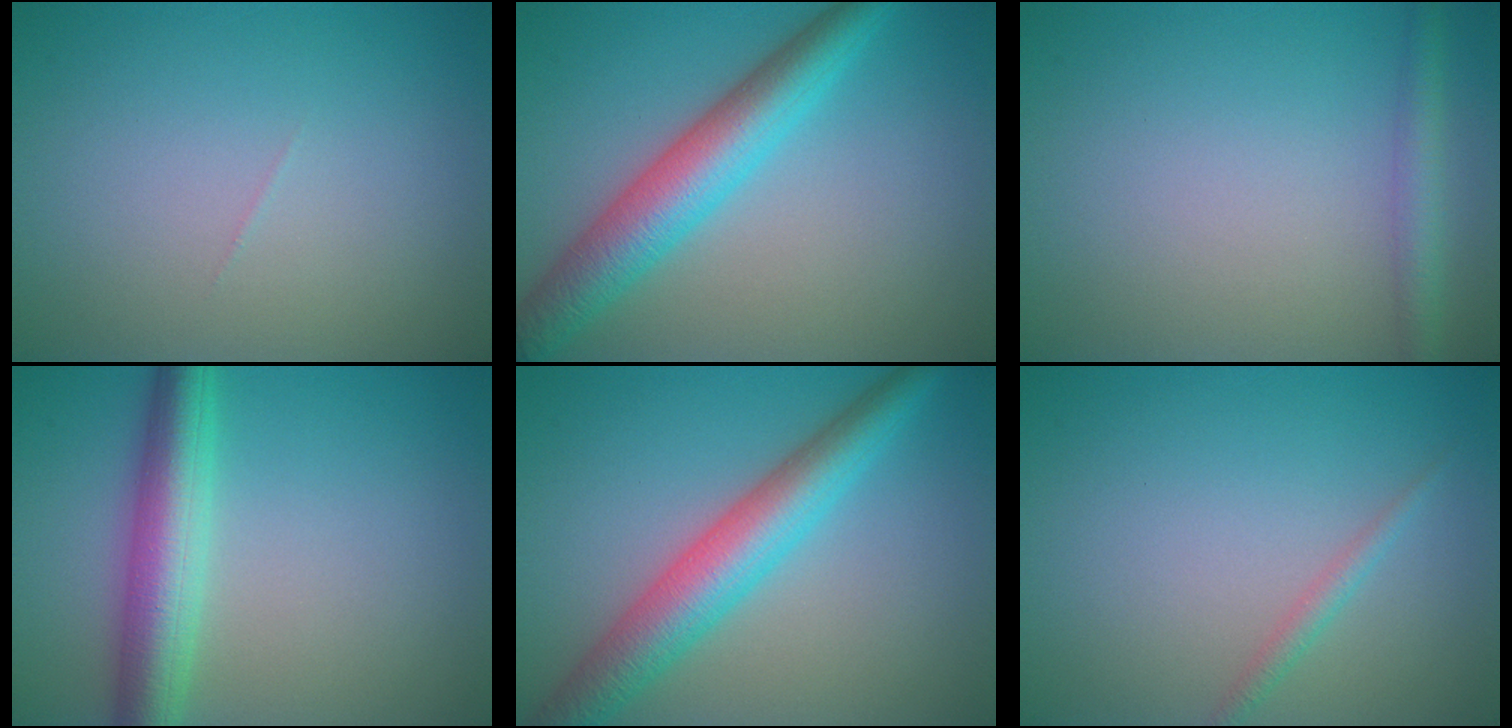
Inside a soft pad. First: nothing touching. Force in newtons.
{"total": 6.3, "press": 6.3, "slide": 0.2}
{"total": 2.3, "press": 2.3, "slide": 0.0}
{"total": 5.8, "press": 5.8, "slide": 0.2}
{"total": 6.4, "press": 6.4, "slide": 0.2}
{"total": 1.2, "press": 1.2, "slide": 0.0}